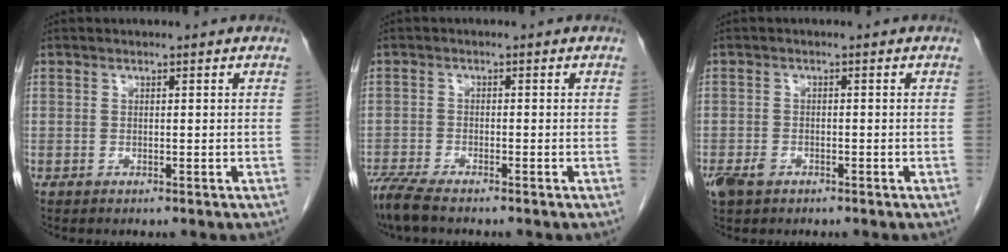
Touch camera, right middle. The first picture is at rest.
{"total": 5.0, "force": [-4.2, 0.6, 2.7], "torque": [-0.055, -0.016, -0.077]}
{"total": 3.1, "force": [-1.9, 1.8, 1.7], "torque": [-0.036, -0.002, -0.029]}